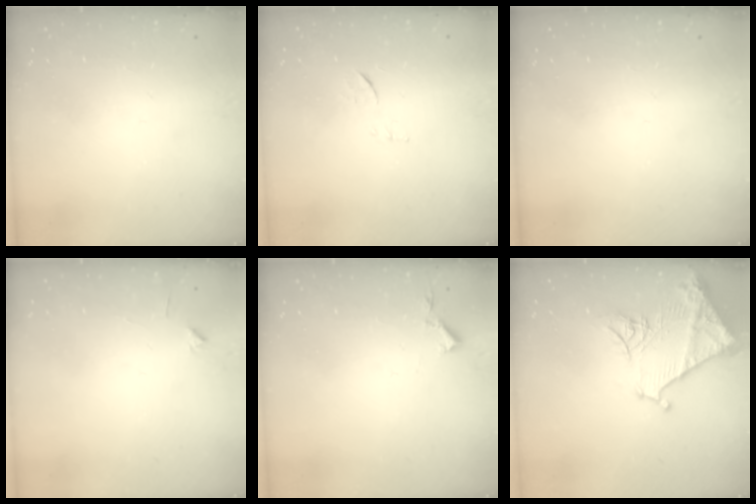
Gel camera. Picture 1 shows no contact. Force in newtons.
{"total": 6.9, "press": 6.9, "slide": 0.7}
{"total": 0.0}
{"total": 4.0, "press": 3.9, "slide": 0.5}
{"total": 2.9, "press": 2.9, "slide": 0.5}
{"total": 17.3, "press": 17.3, "slide": 1.6}